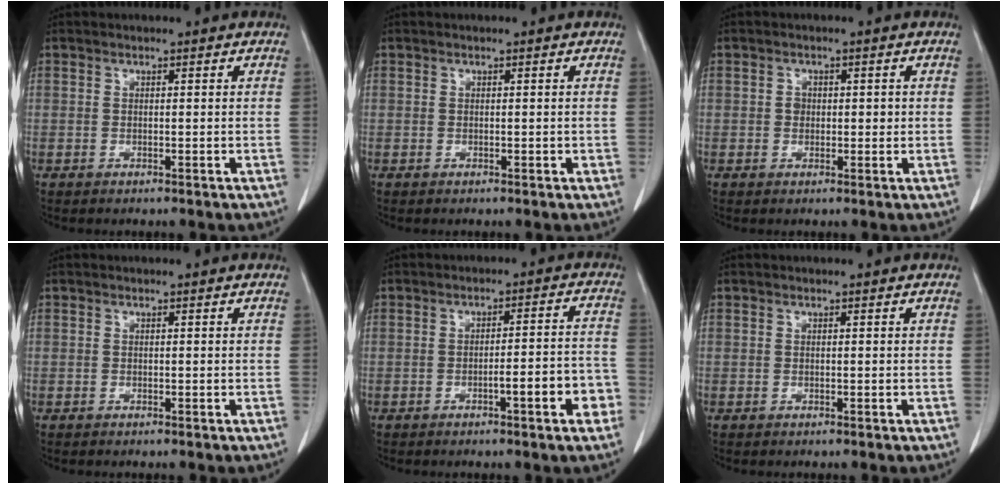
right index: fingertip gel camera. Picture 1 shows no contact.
{"total": 0.5, "force": [-0.1, 0.4, 0.4], "torque": [-0.004, 0.006, 0.001]}
{"total": 2.0, "force": [0.1, 1.6, 1.2], "torque": [-0.016, 0.004, 0.001]}
{"total": 0.0}
{"total": 6.8, "force": [-3.1, 0.8, 6.0], "torque": [-0.075, 0.018, -0.038]}
{"total": 0.0}